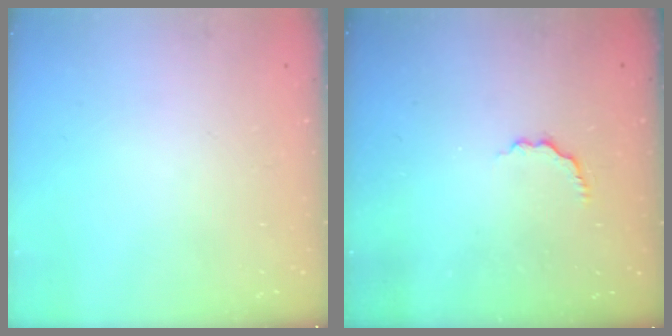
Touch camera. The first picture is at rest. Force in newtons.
{"total": 2.8, "press": 2.6, "slide": 0.9}